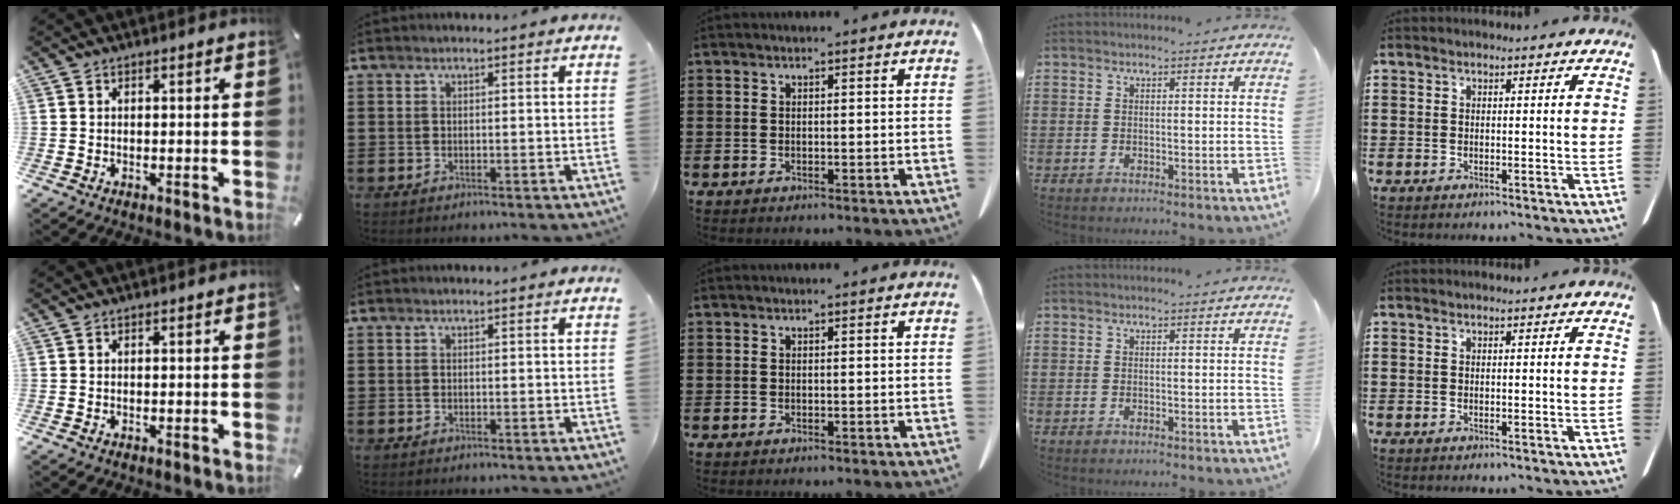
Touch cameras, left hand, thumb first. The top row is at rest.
{}